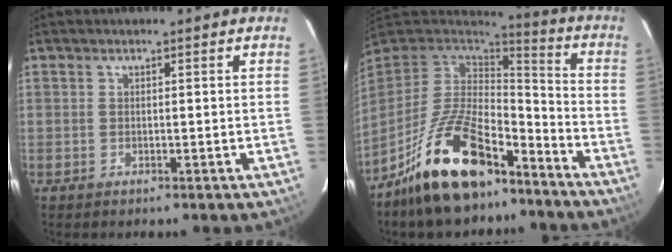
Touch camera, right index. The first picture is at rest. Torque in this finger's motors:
{"motor_torque": [0.79, -0.79, 1.06, 0.21]}